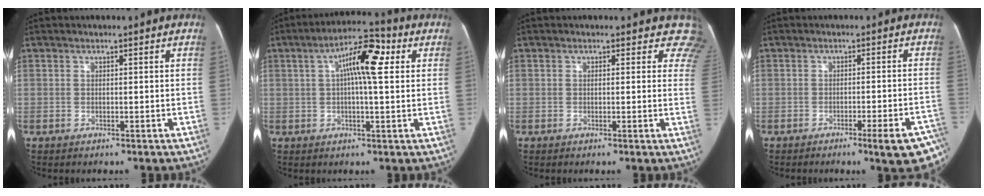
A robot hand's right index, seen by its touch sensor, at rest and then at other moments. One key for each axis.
{"total": 9.4, "fx": 2.5, "fy": 1.9, "fz": 8.8, "tx": -0.148, "ty": 0.032, "tz": 0.036}
{"total": 4.4, "fx": 3.7, "fy": 2.4, "fz": 0.2, "tx": 0.037, "ty": -0.009, "tz": 0.005}
{"total": 8.4, "fx": -5.9, "fy": 0.6, "fz": 5.9, "tx": -0.050, "ty": 0.008, "tz": -0.079}